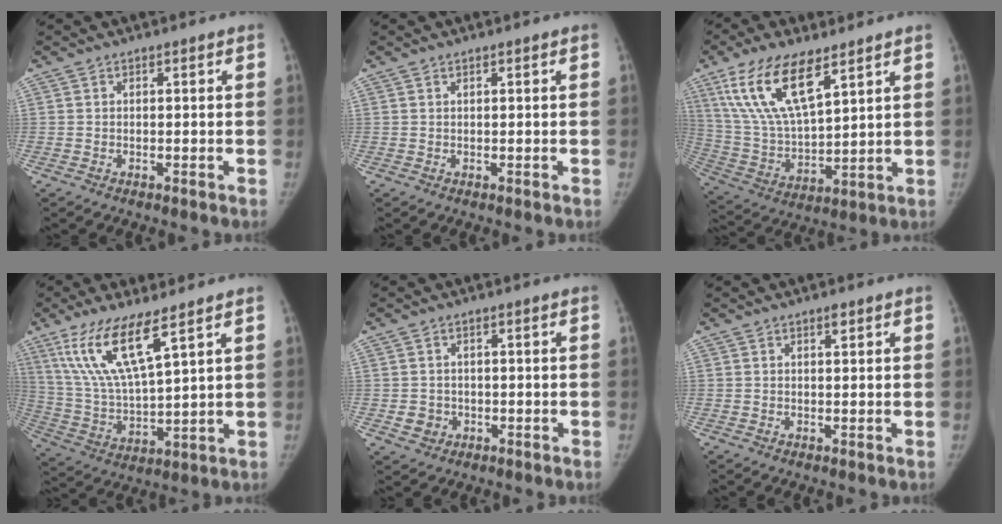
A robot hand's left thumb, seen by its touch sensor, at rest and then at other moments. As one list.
[{"total": 0.0}, {"total": 16.9, "force": [9.5, 6.5, 12.4], "torque": [-0.231, -0.033, 0.190]}, {"total": 14.1, "force": [8.2, 3.1, 11.0], "torque": [-0.225, -0.038, 0.173]}, {"total": 2.9, "force": [-0.7, 2.7, 0.9], "torque": [-0.004, 0.004, -0.004]}, {"total": 1.1, "force": [0.7, 0.4, 0.8], "torque": [-0.010, -0.002, 0.010]}]